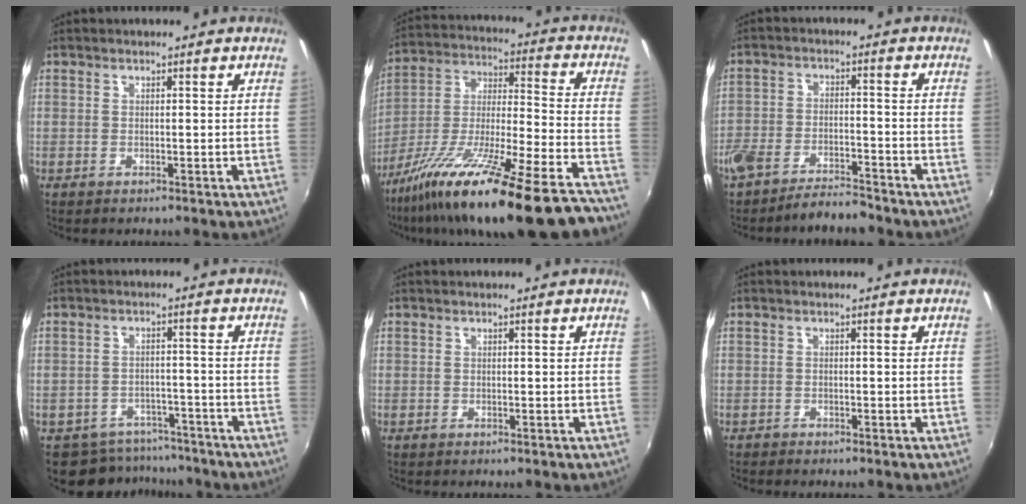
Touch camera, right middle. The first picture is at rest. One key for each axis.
{"total": 27.7, "fx": -21.3, "fy": 1.9, "fz": 17.7, "tx": -0.295, "ty": -0.067, "tz": -0.343}
{"total": 7.5, "fx": -6.7, "fy": 2.0, "fz": 2.8, "tx": -0.077, "ty": -0.002, "tz": -0.114}
{"total": 7.7, "fx": -6.6, "fy": 4.0, "fz": 0.6, "tx": -0.014, "ty": 0.017, "tz": -0.087}
{"total": 0.0}
{"total": 0.8, "fx": -0.8, "fy": 0.1, "fz": 0.0, "tx": -0.006, "ty": -0.003, "tz": -0.015}